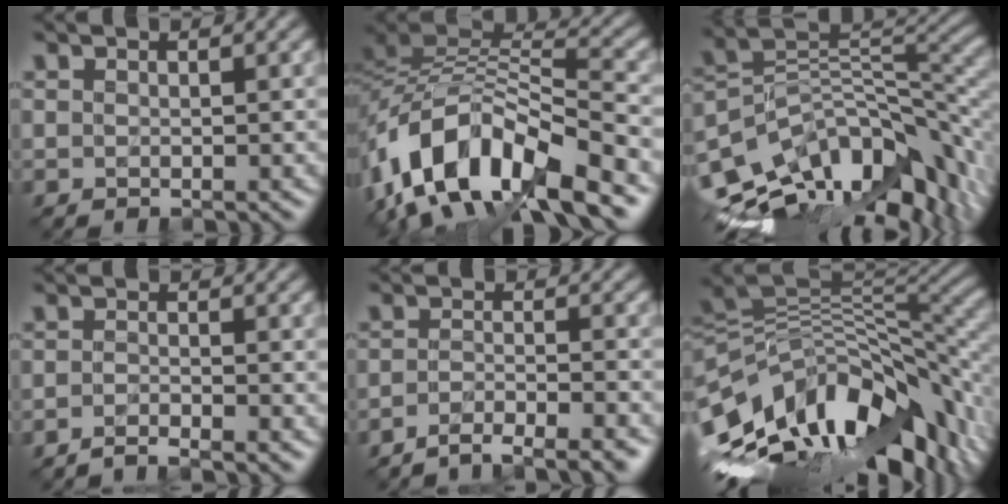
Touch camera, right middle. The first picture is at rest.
{"total": 13.3, "force": [-7.9, 6.0, 8.9], "torque": [-0.175, 0.013, -0.152]}
{"total": 13.1, "force": [-6.3, 6.5, 9.4], "torque": [-0.180, 0.007, -0.107]}
{"total": 1.8, "force": [-1.6, 0.1, 0.7], "torque": [-0.005, -0.006, -0.039]}
{"total": 4.5, "force": [-3.9, 0.8, 2.3], "torque": [-0.033, -0.001, -0.066]}
{"total": 15.2, "force": [-3.9, 6.8, 13.0], "torque": [-0.237, 0.019, -0.068]}